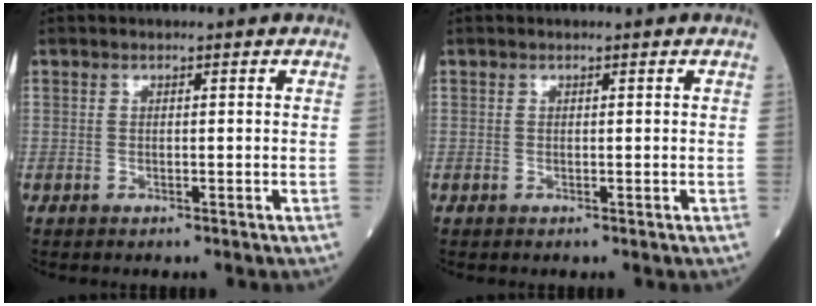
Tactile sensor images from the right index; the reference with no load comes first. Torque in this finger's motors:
{"motor_torque": [0.07, 0.00, 0.05, 0.01]}